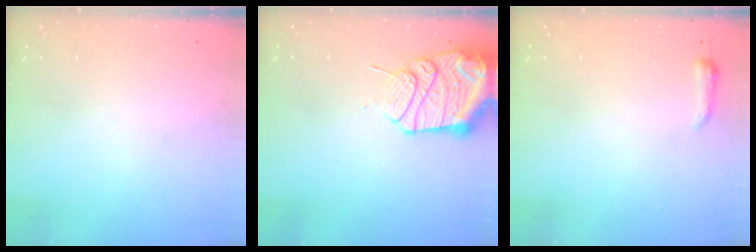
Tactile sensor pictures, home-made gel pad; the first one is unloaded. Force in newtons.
{"total": 13.8, "press": 13.5, "slide": 2.9}
{"total": 3.2, "press": 3.2, "slide": 0.7}